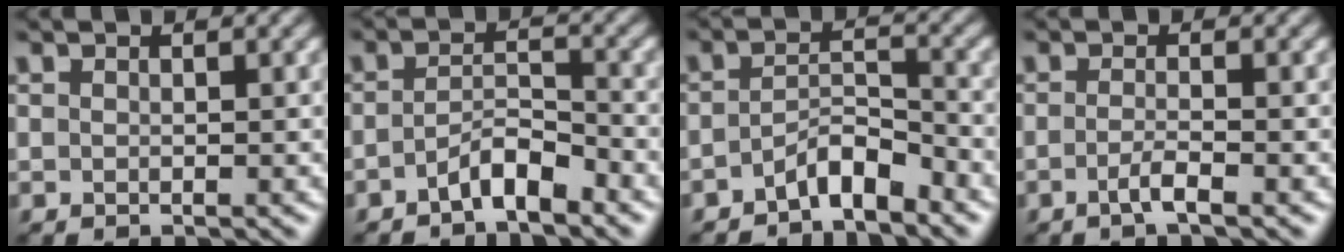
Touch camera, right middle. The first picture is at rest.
{"total": 2.9, "force": [-2.0, 0.9, 1.9], "torque": [-0.036, 0.009, -0.039]}
{"total": 3.1, "force": [-2.3, 0.9, 1.8], "torque": [-0.031, 0.012, -0.045]}
{"total": 1.9, "force": [-0.8, 0.4, 1.6], "torque": [-0.027, 0.002, -0.023]}